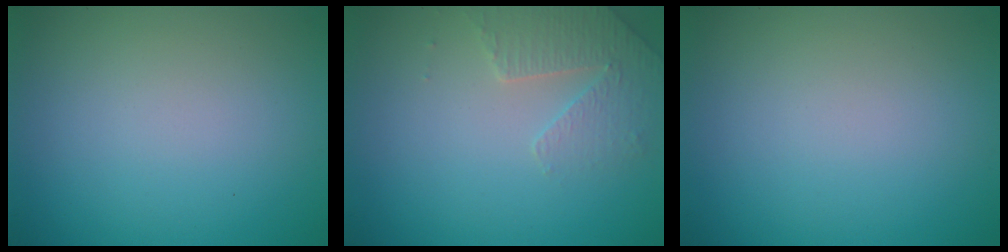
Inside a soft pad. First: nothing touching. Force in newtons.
{"total": 2.8, "press": 2.7, "slide": 0.7}
{"total": 0.0}